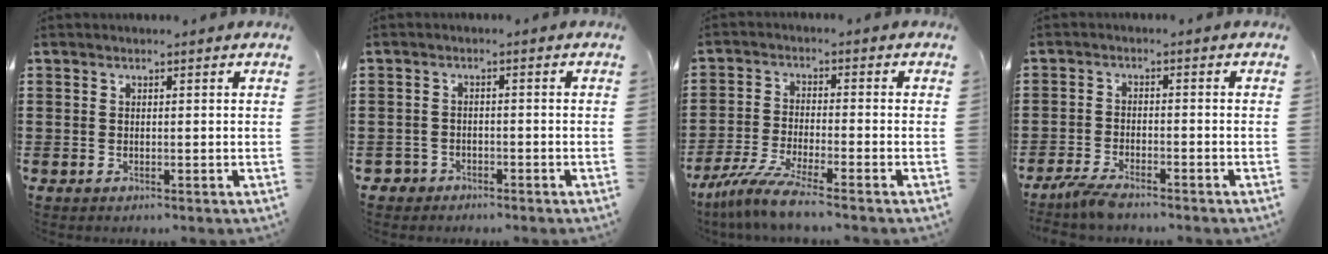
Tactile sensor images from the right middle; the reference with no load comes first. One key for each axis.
{"total": 1.9, "fx": -1.7, "fy": 0.8, "fz": -0.1, "tx": -0.004, "ty": -0.001, "tz": -0.038}
{"total": 6.5, "fx": -5.6, "fy": -0.4, "fz": 3.2, "tx": -0.083, "ty": -0.020, "tz": -0.112}
{"total": 3.3, "fx": -3.0, "fy": 0.3, "fz": 1.4, "tx": -0.045, "ty": -0.006, "tz": -0.066}